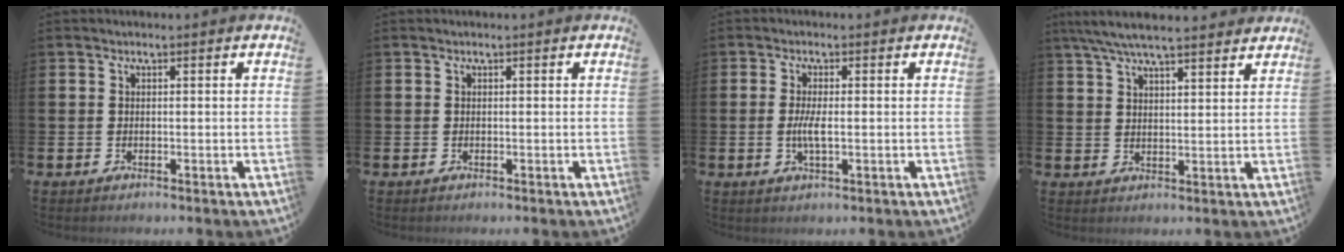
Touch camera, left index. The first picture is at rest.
{"total": 0.0}
{"total": 2.9, "force": [-0.3, 0.8, 2.7], "torque": [-0.045, -0.003, -0.009]}
{"total": 6.4, "force": [5.9, 0.7, 2.4], "torque": [-0.059, -0.018, 0.106]}